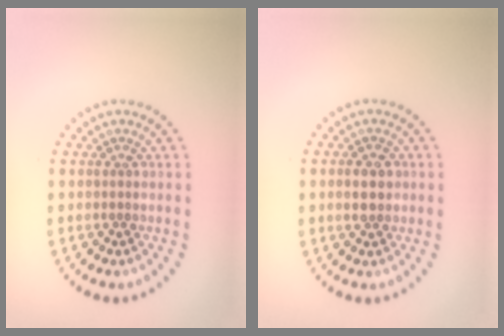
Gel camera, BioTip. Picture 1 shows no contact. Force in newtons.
{"total": 2.5, "press": 2.5, "slide": 0.1}